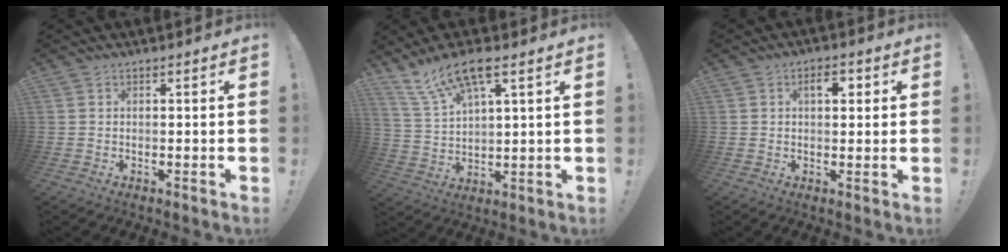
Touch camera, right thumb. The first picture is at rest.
{"total": 11.6, "force": [7.9, 3.4, 7.8], "torque": [-0.155, -0.031, 0.144]}
{"total": 4.6, "force": [1.4, 2.1, 3.8], "torque": [-0.046, -0.001, 0.017]}